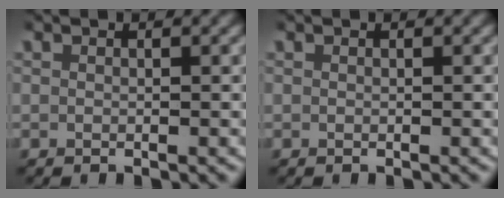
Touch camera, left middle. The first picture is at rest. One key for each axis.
{"total": 0.0}